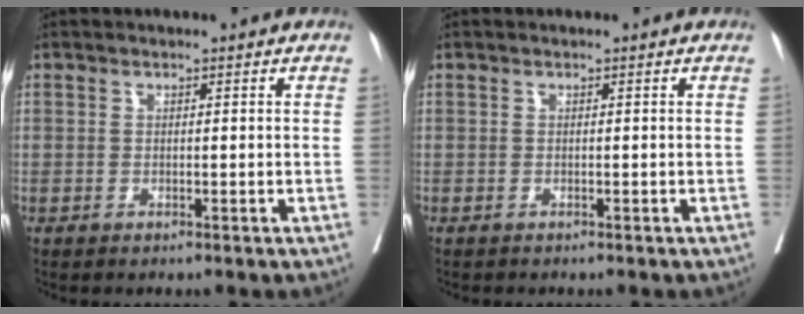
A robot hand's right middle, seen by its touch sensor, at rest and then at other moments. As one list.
[{"total": 0.0}]